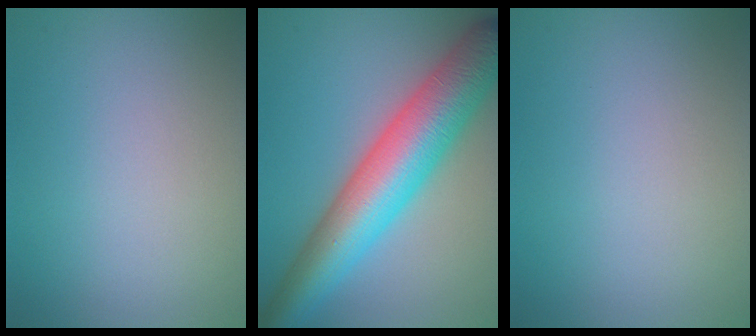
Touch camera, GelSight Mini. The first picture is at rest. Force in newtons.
{"total": 10.5, "press": 10.5, "slide": 0.2}
{"total": 0.0}